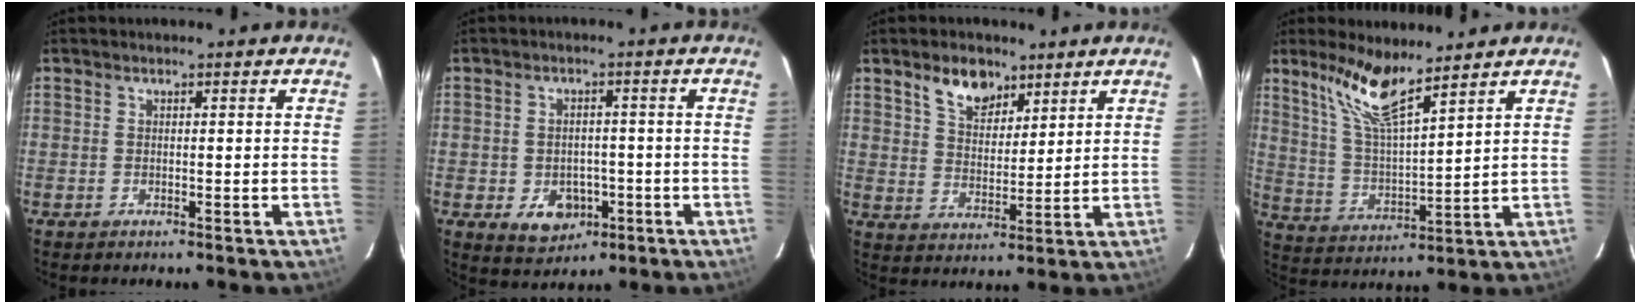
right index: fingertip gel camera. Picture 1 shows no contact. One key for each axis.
{"total": 7.1, "fx": -2.5, "fy": 5.6, "fz": 3.6, "tx": -0.076, "ty": 0.003, "tz": -0.018}
{"total": 7.5, "fx": 5.0, "fy": 4.2, "fz": 3.8, "tx": -0.061, "ty": 0.009, "tz": 0.093}
{"total": 10.7, "fx": 8.0, "fy": 1.4, "fz": 6.9, "tx": -0.132, "ty": 0.002, "tz": 0.164}